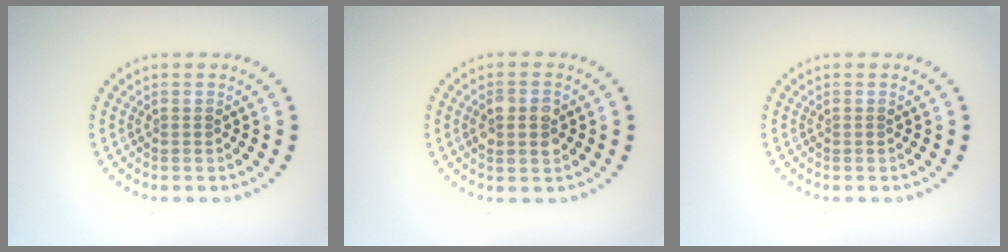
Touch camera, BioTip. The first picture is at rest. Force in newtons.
{"total": 2.8, "press": 2.8, "slide": 0.3}
{"total": 0.0}